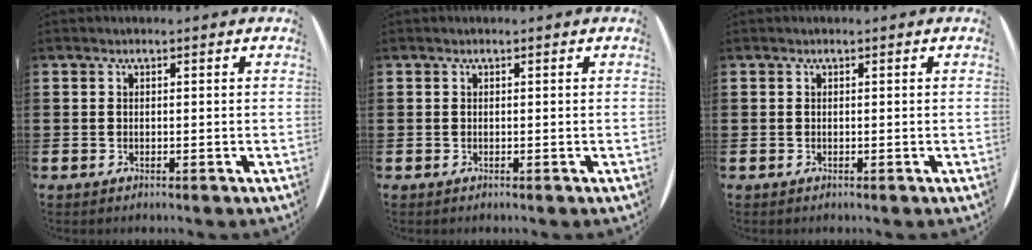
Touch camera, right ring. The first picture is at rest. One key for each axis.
{"total": 0.0}
{"total": 0.0}